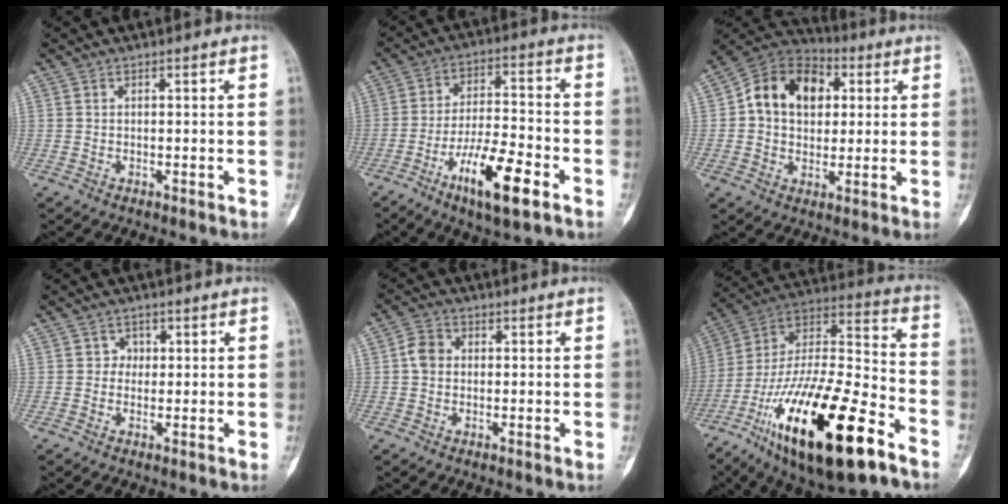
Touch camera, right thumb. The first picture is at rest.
{"total": 13.3, "force": [-6.7, 3.6, 10.9], "torque": [-0.193, 0.031, -0.113]}
{"total": 14.7, "force": [3.0, 10.9, 9.4], "torque": [-0.120, 0.017, 0.041]}
{"total": 2.1, "force": [0.4, 1.9, 0.6], "torque": [0.009, 0.004, 0.001]}
{"total": 3.9, "force": [0.2, 3.3, 2.1], "torque": [-0.032, 0.010, -0.003]}
{"total": 31.6, "force": [-16.0, 10.4, 25.2], "torque": [-0.471, 0.056, -0.270]}